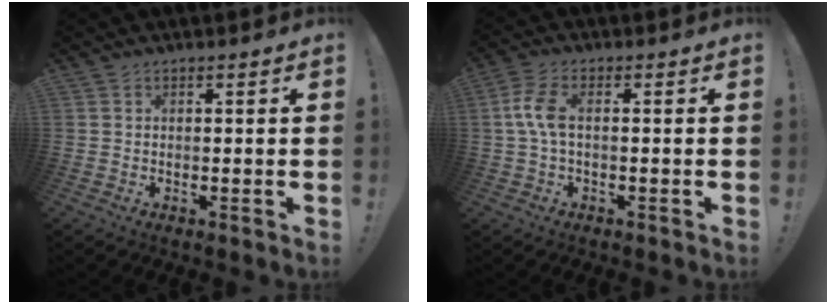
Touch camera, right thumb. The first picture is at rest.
{"total": 6.8, "force": [-0.1, 3.2, 5.9], "torque": [-0.128, 0.008, 0.001]}